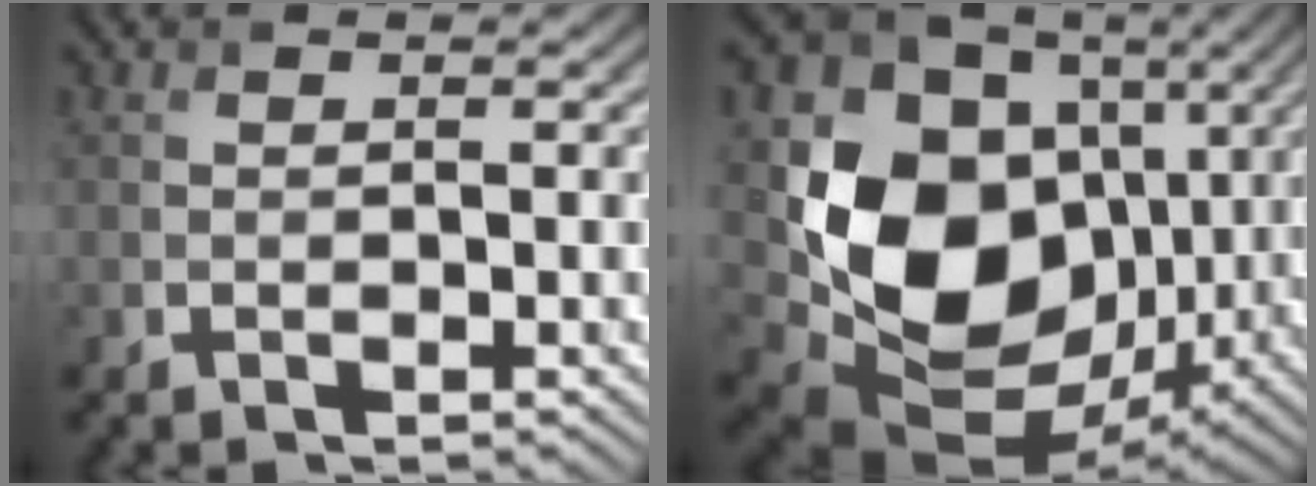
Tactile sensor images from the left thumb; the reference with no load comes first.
{"total": 15.7, "force": [-0.2, 12.4, 9.6], "torque": [-0.192, -0.036, -0.003]}